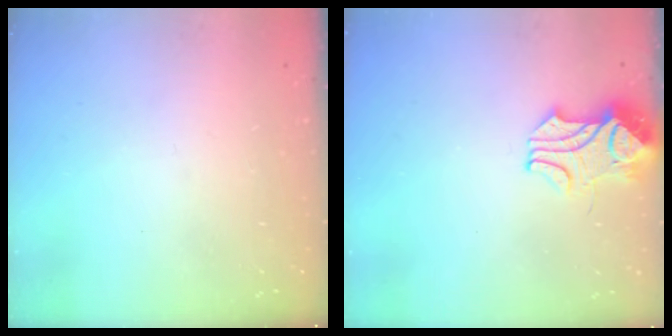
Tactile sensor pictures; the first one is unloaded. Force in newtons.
{"total": 2.5, "press": 2.3, "slide": 1.0}